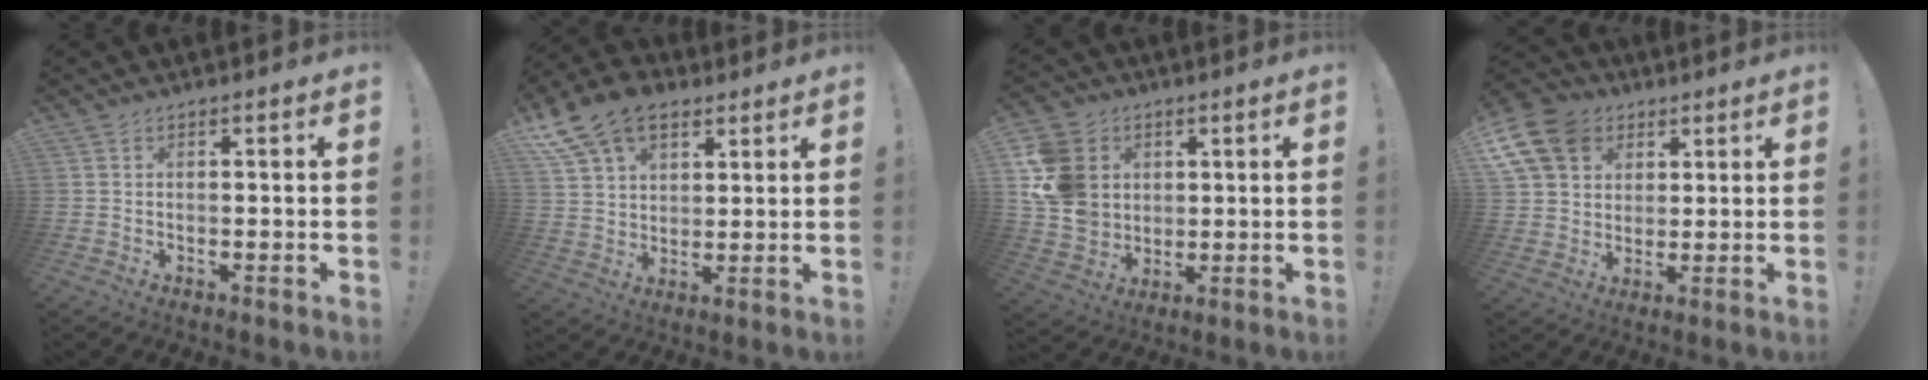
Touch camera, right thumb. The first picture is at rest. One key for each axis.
{"total": 14.9, "fx": 8.9, "fy": 9.4, "fz": 7.4, "tx": -0.131, "ty": -0.041, "tz": 0.172}
{"total": 15.4, "fx": 3.5, "fy": 13.3, "fz": 7.1, "tx": -0.130, "ty": -0.007, "tz": 0.078}
{"total": 14.7, "fx": 6.0, "fy": 11.5, "fz": 6.8, "tx": -0.123, "ty": -0.029, "tz": 0.120}